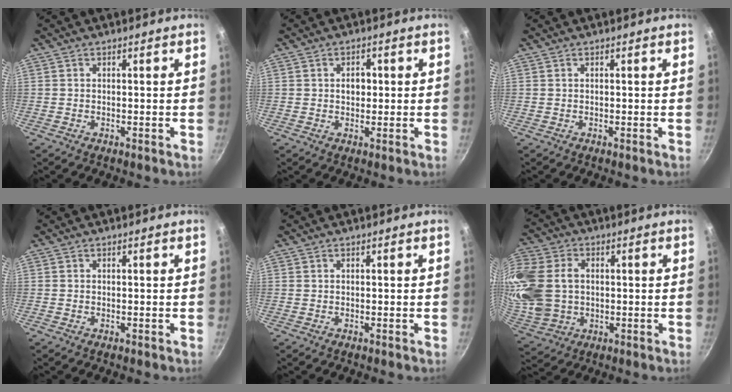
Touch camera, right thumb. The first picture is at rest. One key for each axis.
{"total": 3.0, "fx": 0.4, "fy": 2.2, "fz": 2.1, "tx": -0.016, "ty": 0.003, "tz": 0.004}
{"total": 0.0}
{"total": 0.0}
{"total": 0.0}
{"total": 24.7, "fx": 1.7, "fy": 19.3, "fz": 15.4, "tx": -0.409, "ty": 0.033, "tz": 0.049}